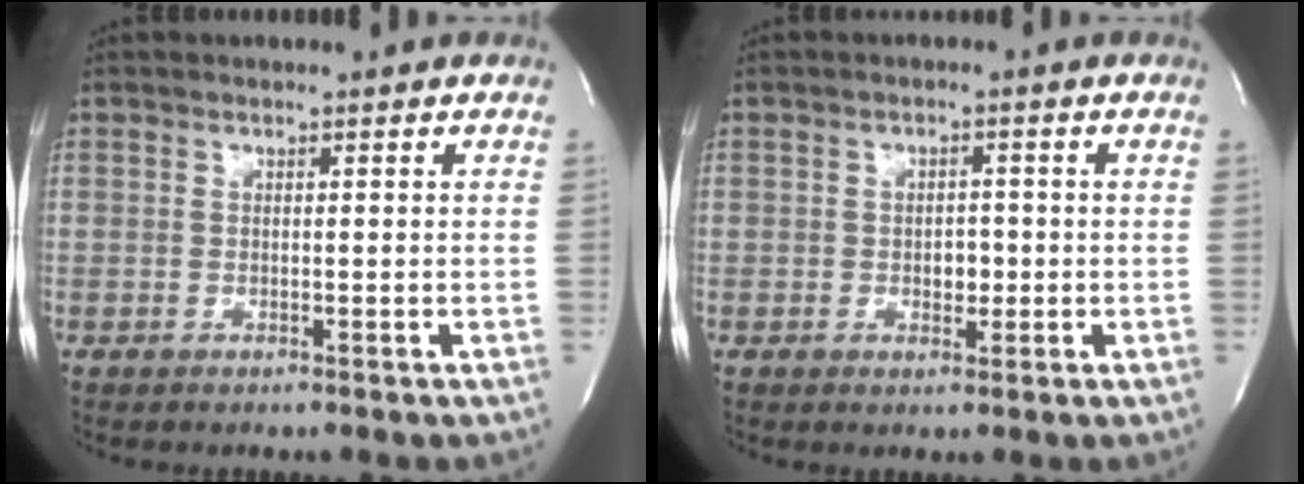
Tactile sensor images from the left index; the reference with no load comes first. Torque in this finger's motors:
{"motor_torque": [0.28, -0.03, 0.03, 0.03]}